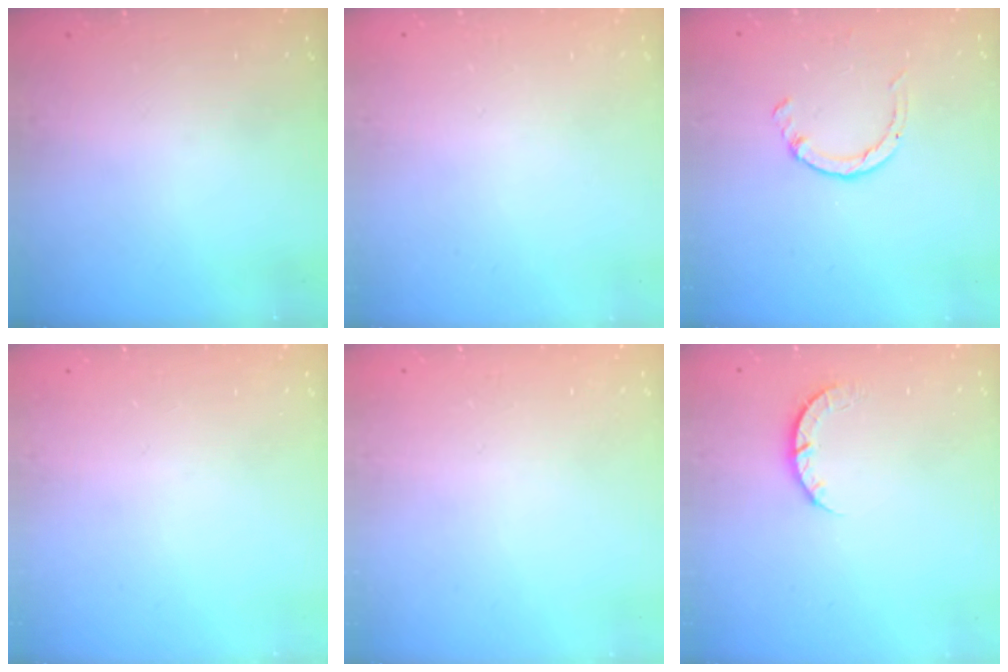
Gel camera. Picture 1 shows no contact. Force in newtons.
{"total": 2.6, "press": 2.6, "slide": 0.2}
{"total": 2.6, "press": 2.6, "slide": 0.4}
{"total": 0.0}
{"total": 2.6, "press": 2.6, "slide": 0.2}
{"total": 3.4, "press": 3.4, "slide": 0.4}